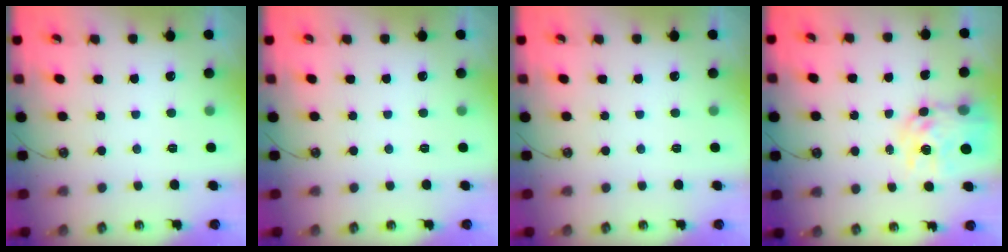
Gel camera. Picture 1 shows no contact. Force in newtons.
{"total": 0.0}
{"total": 0.0}
{"total": 11.2, "press": 11.2, "slide": 0.9}